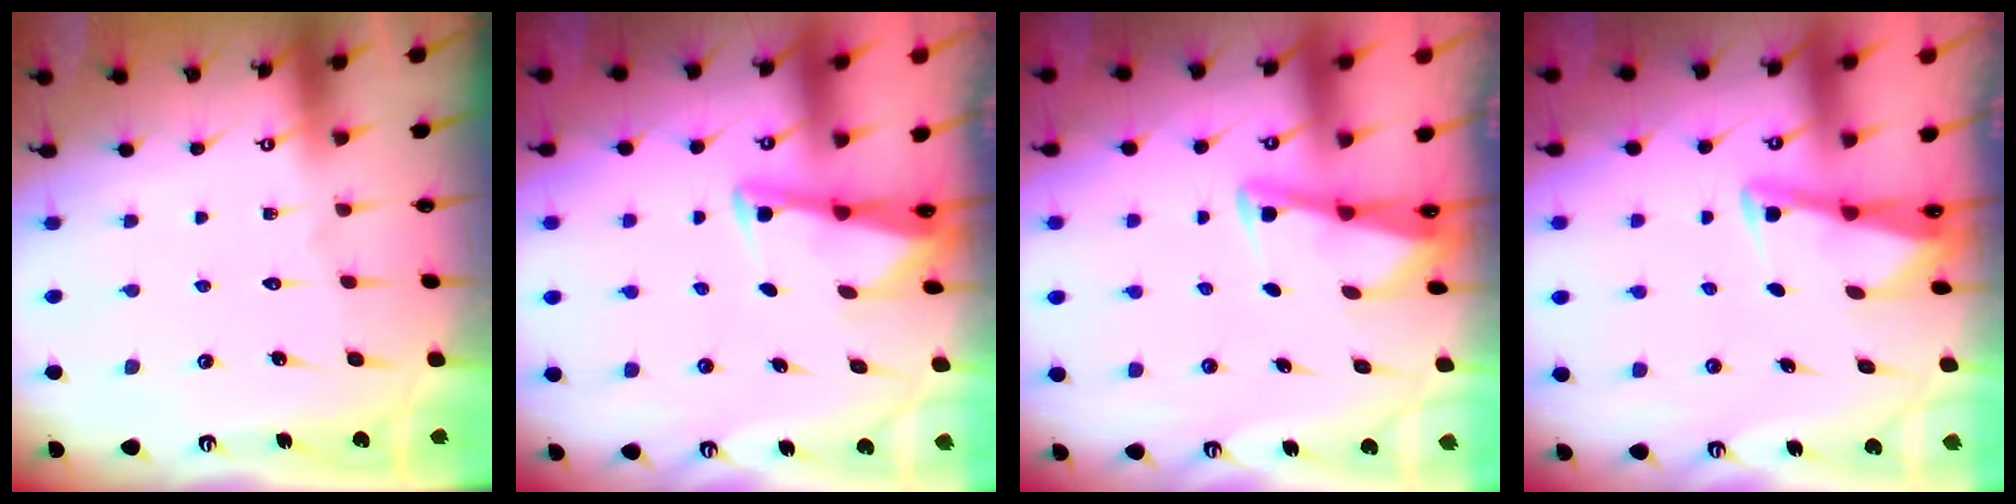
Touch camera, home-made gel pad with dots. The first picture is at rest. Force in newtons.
{"total": 3.1, "press": 3.1, "slide": 0.3}
{"total": 2.9, "press": 2.9, "slide": 0.3}
{"total": 2.9, "press": 2.9, "slide": 0.3}